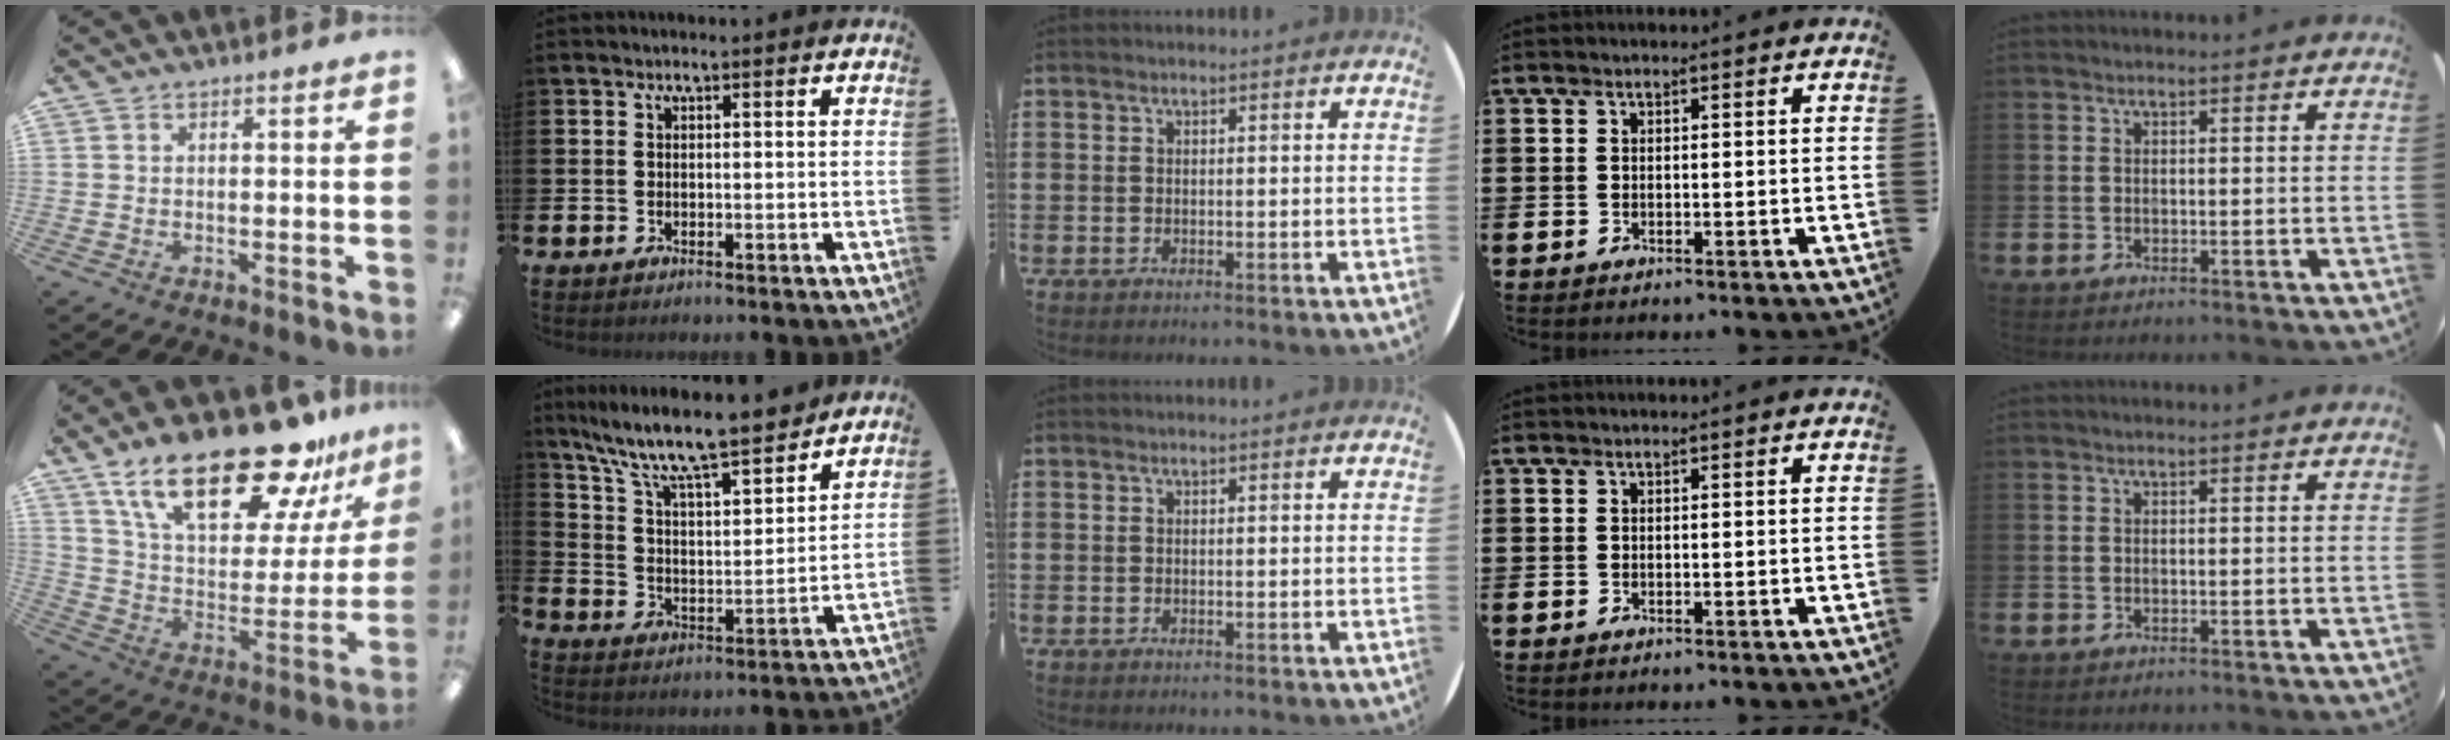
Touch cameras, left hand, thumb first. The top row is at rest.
{"thumb": {"total": 26.5, "force": [18.6, 9.5, 16.3], "torque": [-0.273, -0.110, 0.314]}, "index": {"total": 10.0, "force": [9.0, 1.3, 4.2], "torque": [-0.109, -0.067, 0.150]}}